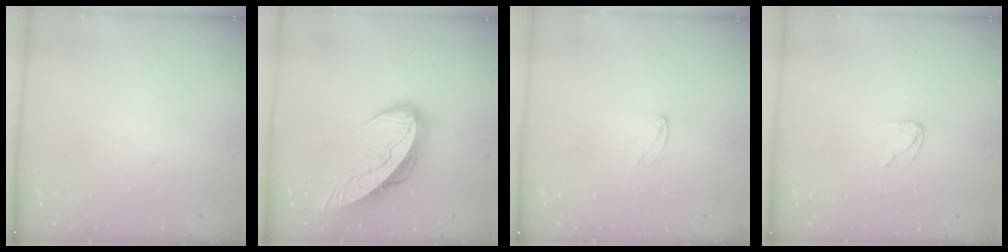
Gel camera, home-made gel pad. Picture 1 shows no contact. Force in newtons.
{"total": 12.9, "press": 12.9, "slide": 1.2}
{"total": 2.7, "press": 2.7, "slide": 0.2}
{"total": 4.2, "press": 4.2, "slide": 0.4}